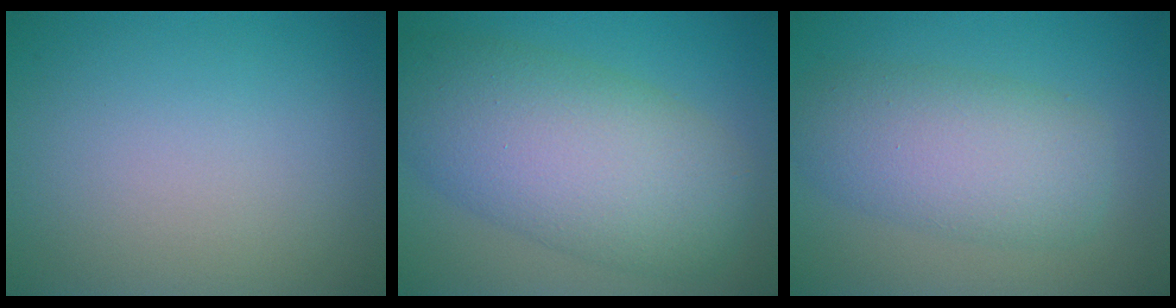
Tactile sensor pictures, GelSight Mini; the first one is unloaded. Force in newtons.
{"total": 10.2, "press": 10.2, "slide": 0.3}
{"total": 6.1, "press": 6.1, "slide": 0.1}